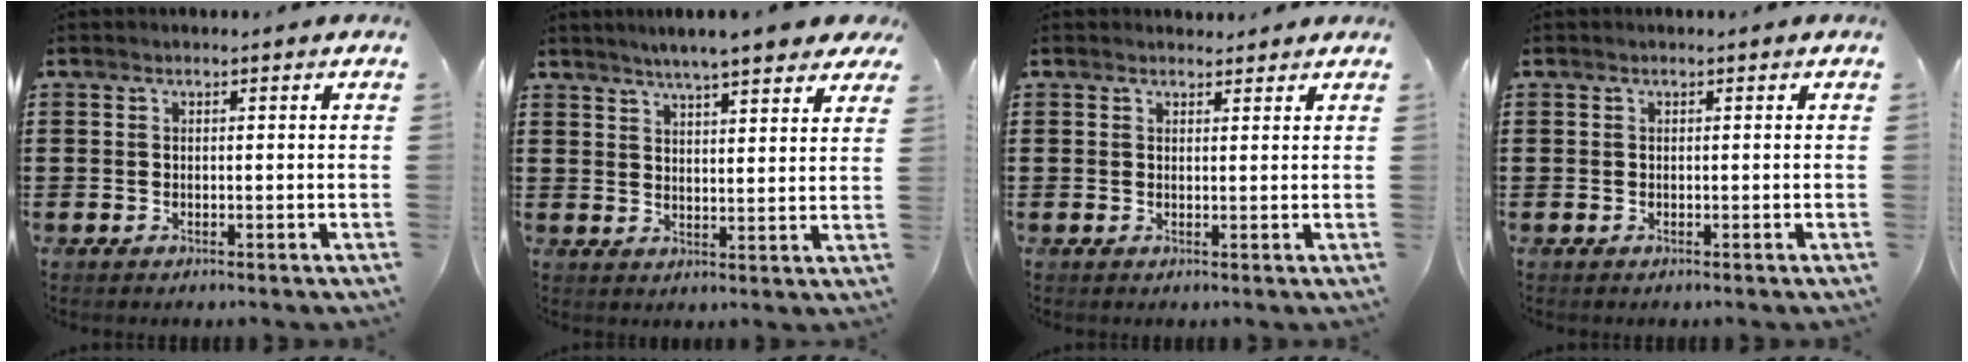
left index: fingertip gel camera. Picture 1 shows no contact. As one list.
[{"total": 5.1, "force": [4.6, 0.2, 2.2], "torque": [-0.059, -0.011, 0.081]}, {"total": 1.4, "force": [1.3, 0.5, 0.0], "torque": [0.006, 0.000, 0.024]}, {"total": 0.0}]